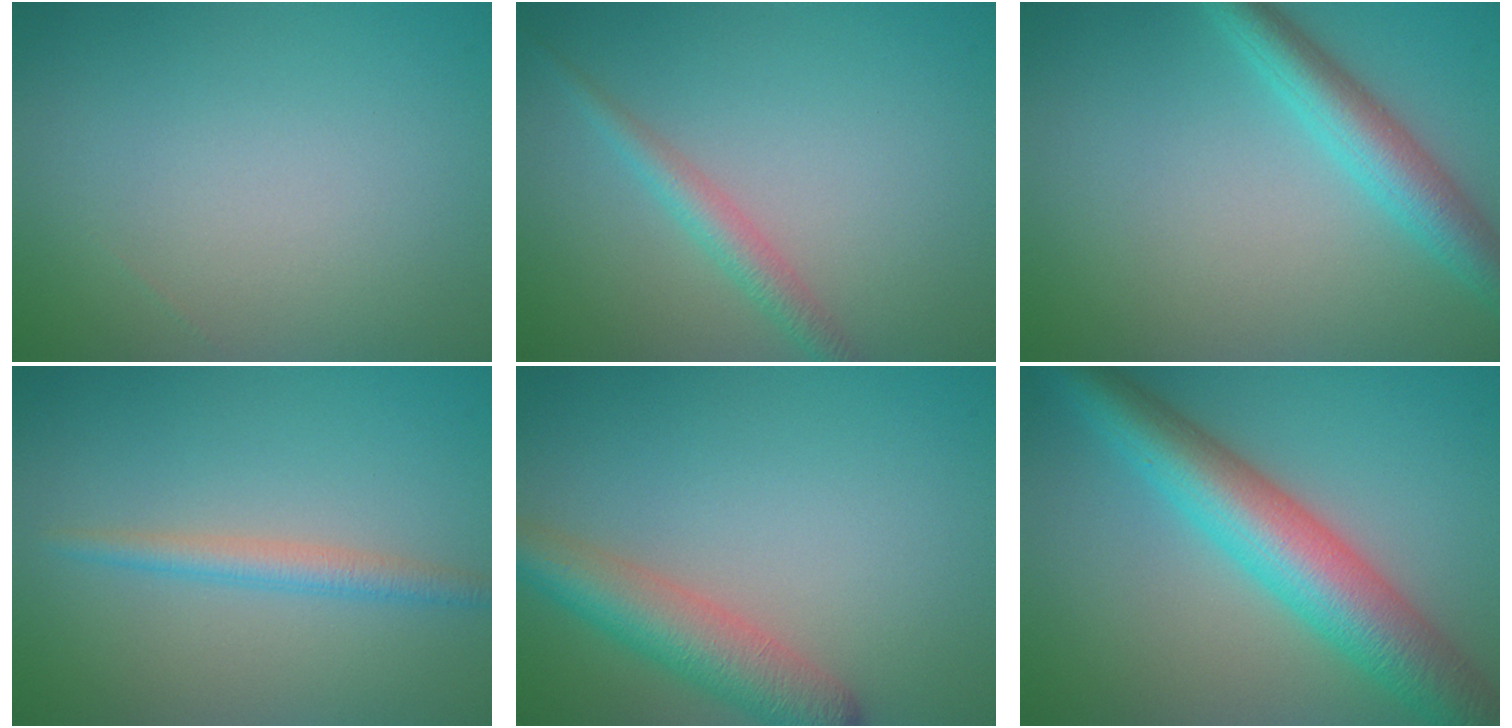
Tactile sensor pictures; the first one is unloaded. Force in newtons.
{"total": 2.2, "press": 2.2, "slide": 0.1}
{"total": 4.0, "press": 4.0, "slide": 0.1}
{"total": 2.2, "press": 2.2, "slide": 0.0}
{"total": 5.3, "press": 5.3, "slide": 0.3}
{"total": 8.8, "press": 8.8, "slide": 0.1}